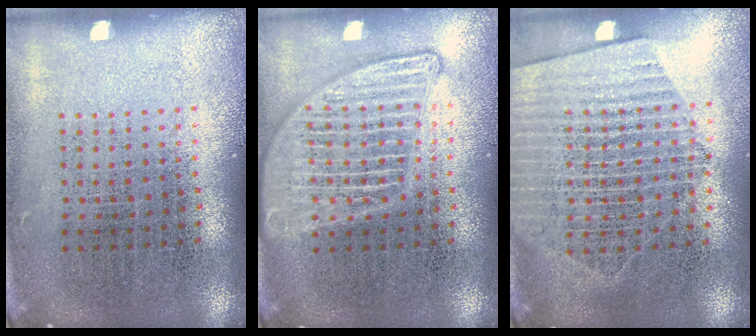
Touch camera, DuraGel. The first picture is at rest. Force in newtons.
{"total": 2.7, "press": 2.7, "slide": 0.2}
{"total": 1.7, "press": 1.5, "slide": 0.7}